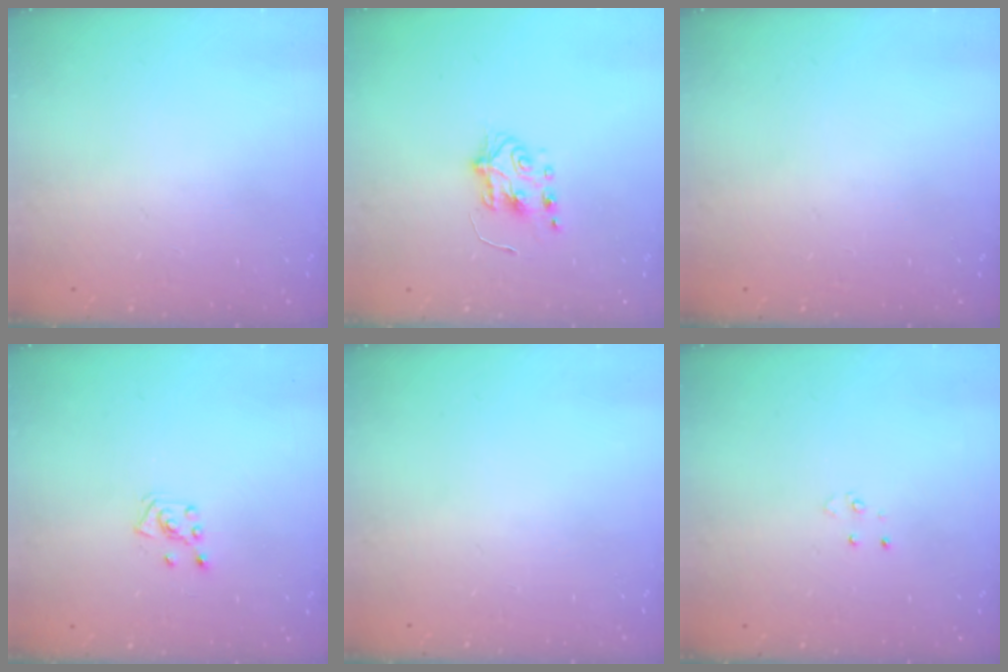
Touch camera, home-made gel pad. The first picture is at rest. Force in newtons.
{"total": 5.8, "press": 5.8, "slide": 0.6}
{"total": 0.0}
{"total": 3.8, "press": 3.8, "slide": 0.4}
{"total": 0.0}
{"total": 3.0, "press": 3.0, "slide": 0.4}